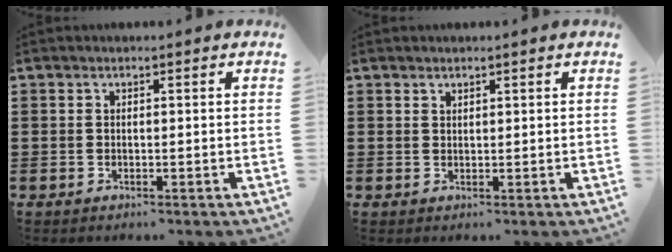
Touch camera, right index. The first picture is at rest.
{"total": 0.9, "force": [0.8, 0.3, 0.0], "torque": [-0.002, 0.001, 0.016]}